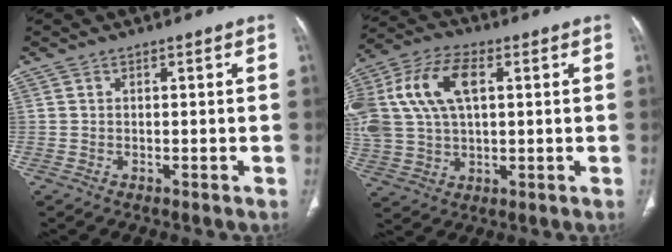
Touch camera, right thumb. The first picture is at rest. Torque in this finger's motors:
{"motor_torque": [1.42, 1.45, 1.78, 0.98, 0.43]}